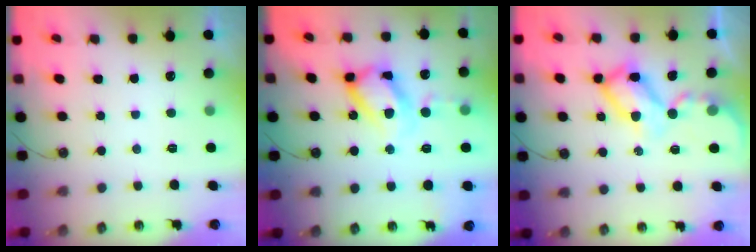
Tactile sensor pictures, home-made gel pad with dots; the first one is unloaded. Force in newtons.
{"total": 17.6, "press": 17.5, "slide": 1.5}
{"total": 12.2, "press": 12.2, "slide": 1.1}